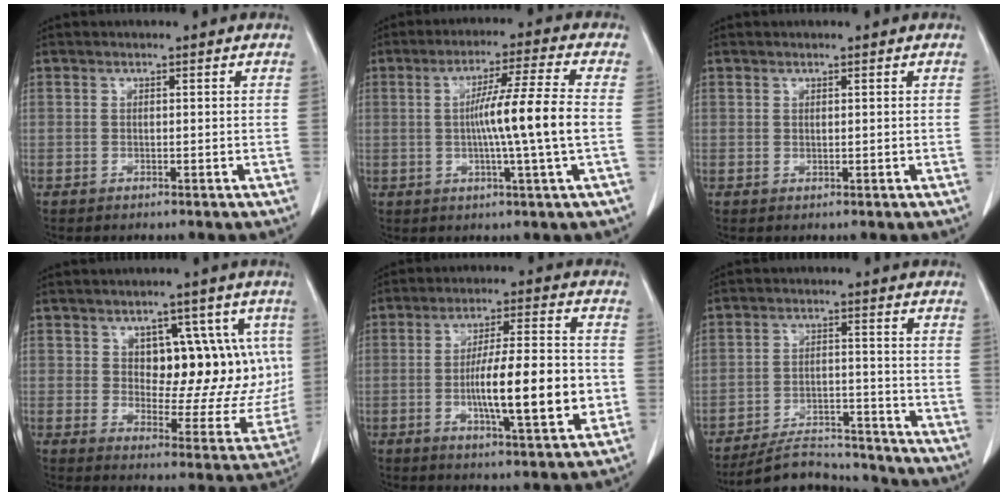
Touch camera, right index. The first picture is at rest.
{"total": 10.4, "force": [-0.5, -1.5, 10.2], "torque": [-0.176, -0.001, -0.010]}
{"total": 0.0}
{"total": 15.4, "force": [3.6, 8.4, 12.4], "torque": [-0.163, 0.013, 0.066]}
{"total": 14.5, "force": [-2.4, 2.5, 14.1], "torque": [-0.231, 0.004, -0.036]}
{"total": 9.8, "force": [-9.5, 2.2, 0.6], "torque": [-0.003, 0.019, -0.151]}